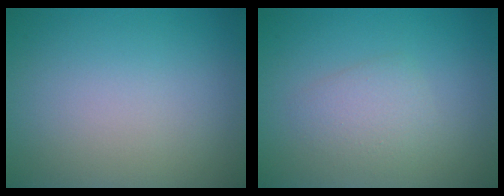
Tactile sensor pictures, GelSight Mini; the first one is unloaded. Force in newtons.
{"total": 2.1, "press": 2.1, "slide": 0.2}